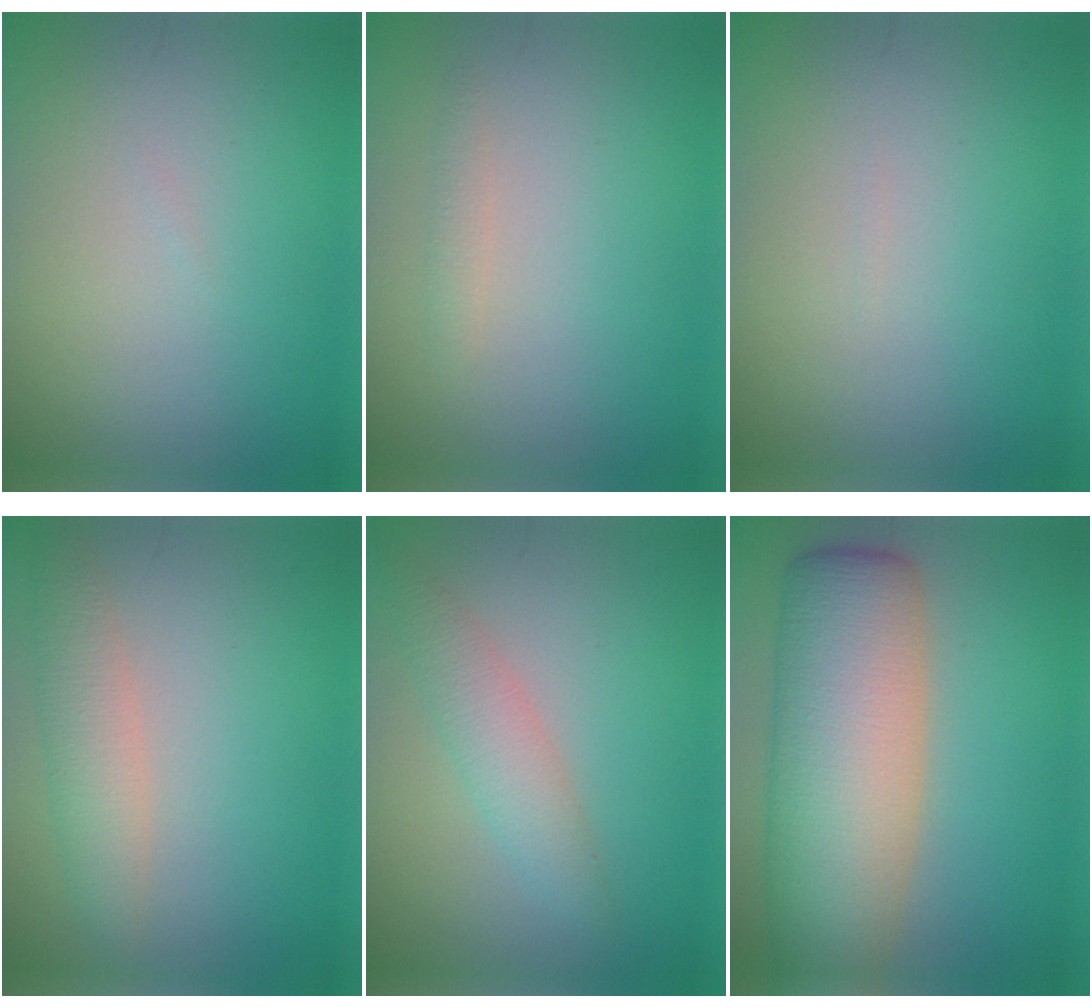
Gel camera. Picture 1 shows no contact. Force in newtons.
{"total": 0.8, "press": 0.8, "slide": 0.0}
{"total": 0.0}
{"total": 3.1, "press": 3.1, "slide": 0.0}
{"total": 2.9, "press": 2.9, "slide": 0.1}
{"total": 11.7, "press": 11.7, "slide": 0.6}